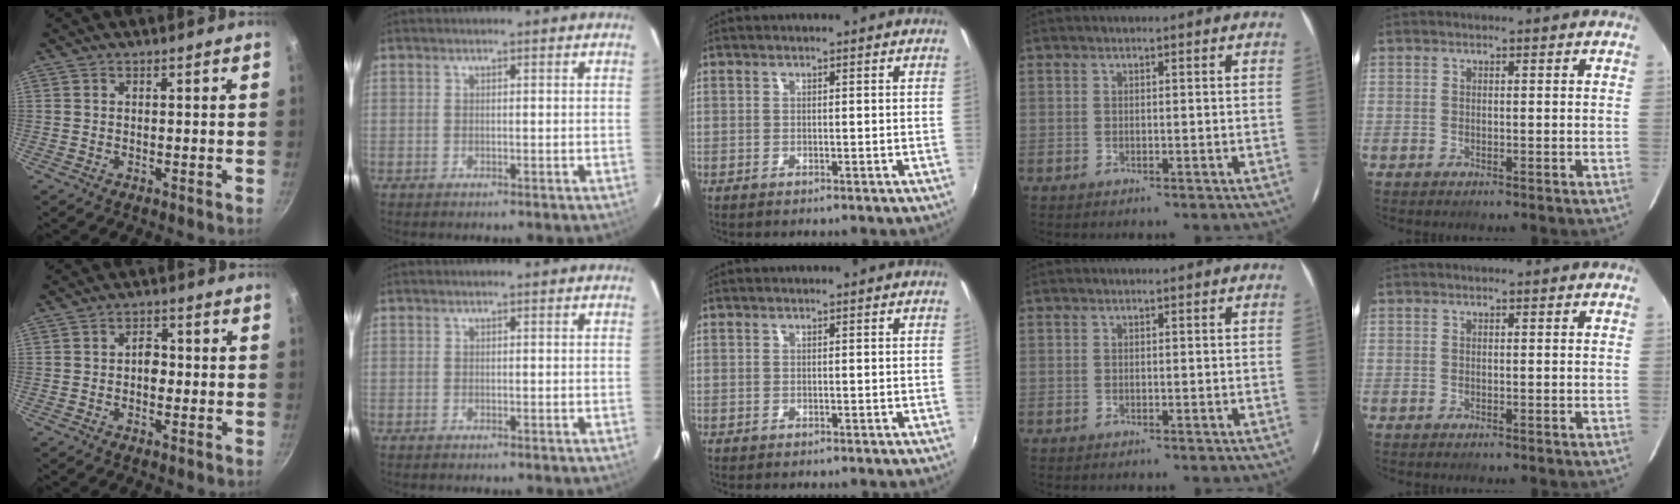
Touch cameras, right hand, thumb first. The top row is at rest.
{"thumb": {"total": 3.4, "force": [-0.4, 2.4, 2.4], "torque": [-0.020, 0.009, -0.010]}}